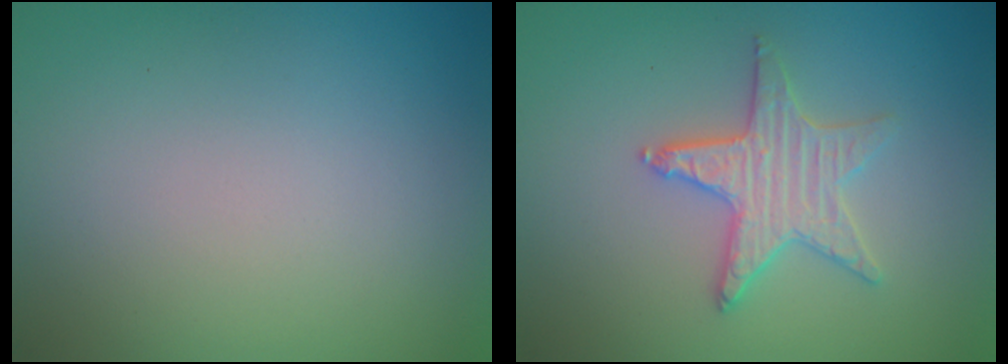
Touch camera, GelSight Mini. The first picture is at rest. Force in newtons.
{"total": 3.1, "press": 3.0, "slide": 0.6}